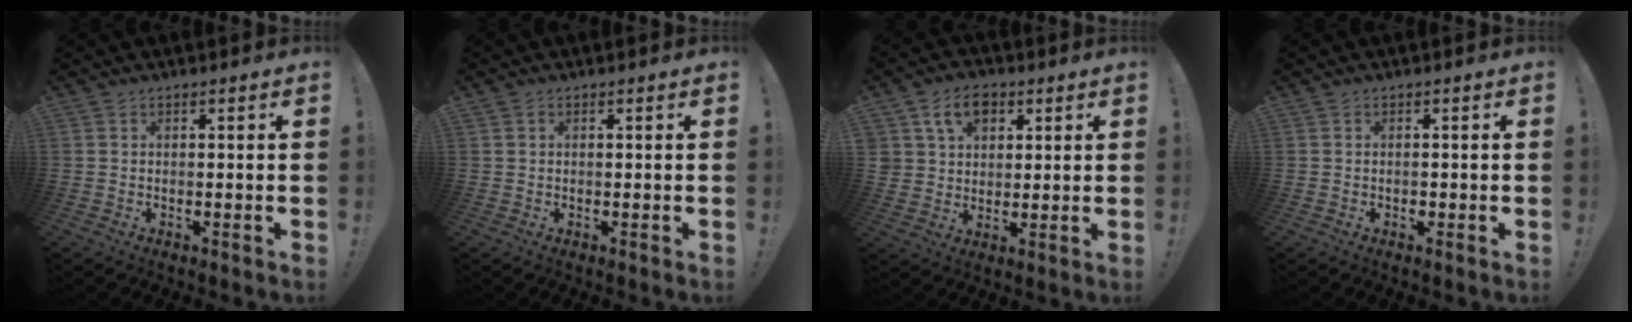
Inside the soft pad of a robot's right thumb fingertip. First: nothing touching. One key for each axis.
{"total": 0.5, "fx": 0.2, "fy": 0.5, "fz": 0.0, "tx": 0.002, "ty": 0.000, "tz": 0.003}
{"total": 10.2, "fx": 4.9, "fy": 7.6, "fz": 4.8, "tx": -0.079, "ty": -0.008, "tz": 0.095}
{"total": 0.8, "fx": -0.4, "fy": 0.7, "fz": 0.3, "tx": -0.010, "ty": 0.004, "tz": -0.006}